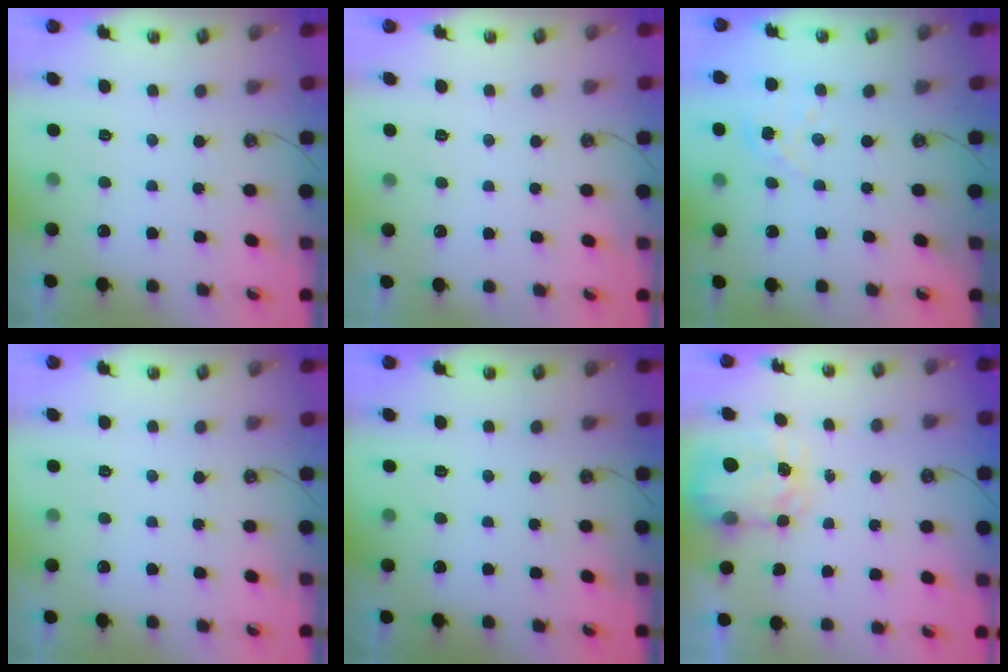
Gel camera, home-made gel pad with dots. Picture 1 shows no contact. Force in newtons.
{"total": 0.0}
{"total": 2.6, "press": 2.6, "slide": 0.4}
{"total": 0.0}
{"total": 0.0}
{"total": 3.8, "press": 3.8, "slide": 0.6}